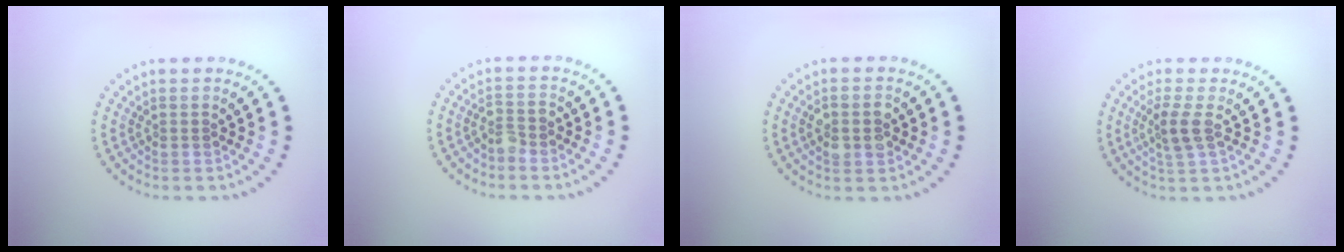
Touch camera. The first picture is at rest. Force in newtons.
{"total": 1.6, "press": 1.4, "slide": 0.8}
{"total": 2.9, "press": 2.9, "slide": 0.3}
{"total": 2.2, "press": 2.0, "slide": 1.0}